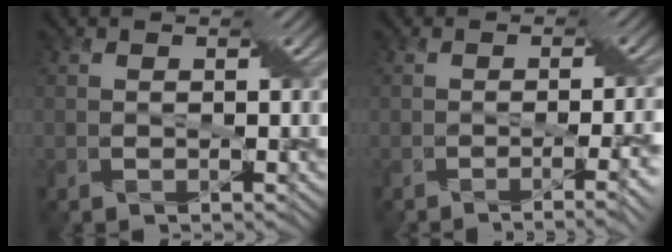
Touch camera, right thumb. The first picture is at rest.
{"total": 4.1, "force": [-1.9, -0.3, 3.6], "torque": [-0.052, -0.005, -0.022]}